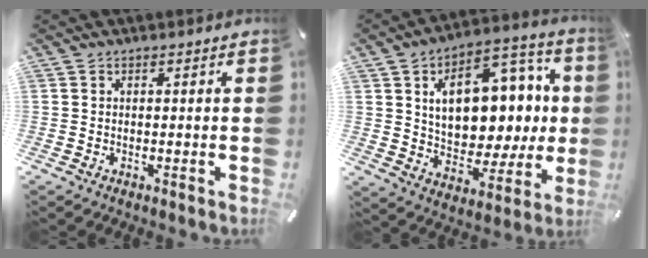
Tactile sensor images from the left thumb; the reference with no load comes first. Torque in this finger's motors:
{"motor_torque": [2.50, 2.50, 0.48, -0.04, 0.42]}